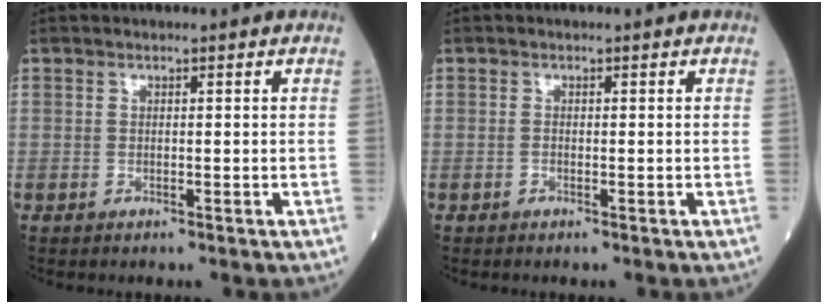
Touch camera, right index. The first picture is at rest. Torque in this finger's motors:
{"motor_torque": [-0.14, 0.09, 0.11, 0.01]}